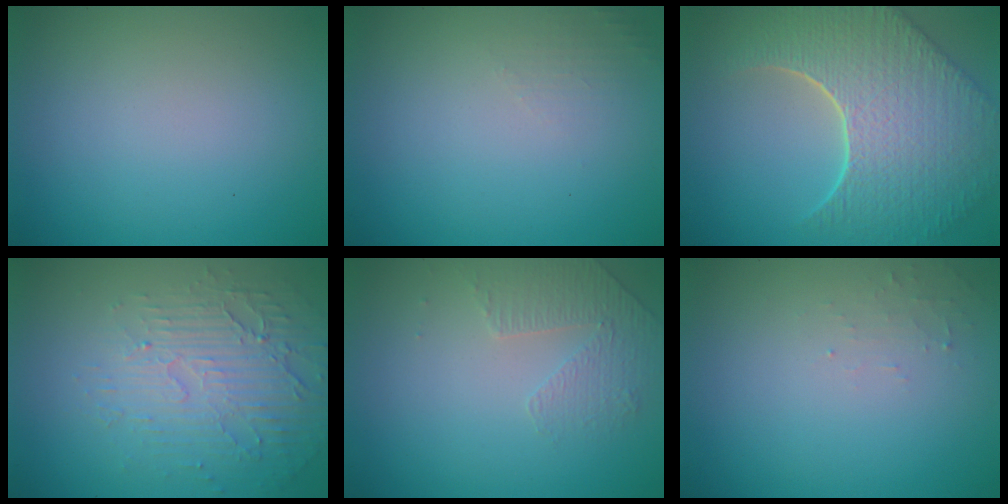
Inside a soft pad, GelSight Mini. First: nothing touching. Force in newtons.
{"total": 1.1, "press": 1.1, "slide": 0.3}
{"total": 9.4, "press": 6.6, "slide": 6.7}
{"total": 5.6, "press": 3.3, "slide": 4.5}
{"total": 1.6, "press": 1.2, "slide": 1.1}
{"total": 1.1, "press": 1.1, "slide": 0.2}